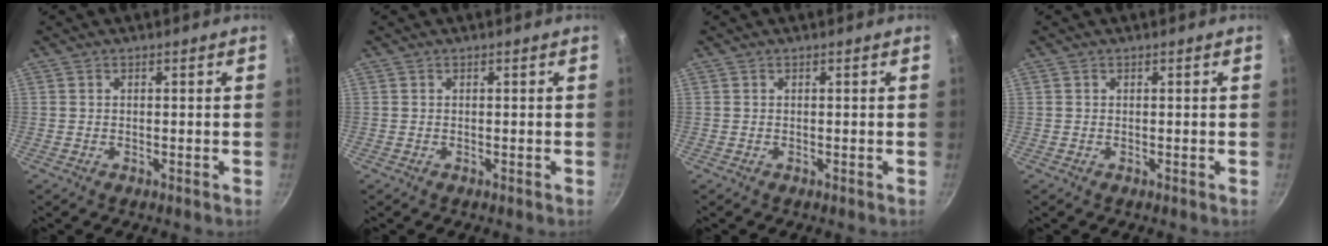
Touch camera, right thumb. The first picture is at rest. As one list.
[{"total": 0.0}, {"total": 0.0}, {"total": 0.0}]